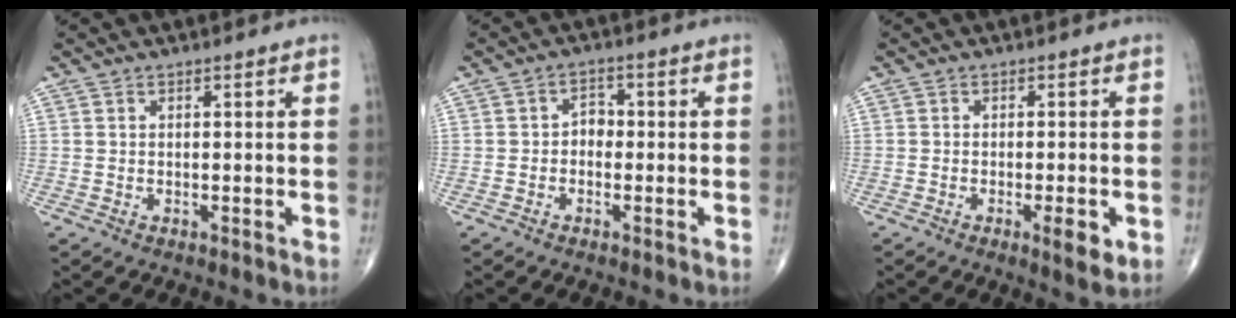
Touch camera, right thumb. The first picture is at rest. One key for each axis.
{"total": 2.7, "fx": -0.6, "fy": 2.0, "fz": 1.6, "tx": -0.006, "ty": 0.013, "tz": -0.020}
{"total": 4.1, "fx": -1.4, "fy": 1.0, "fz": 3.8, "tx": -0.055, "ty": -0.006, "tz": -0.021}